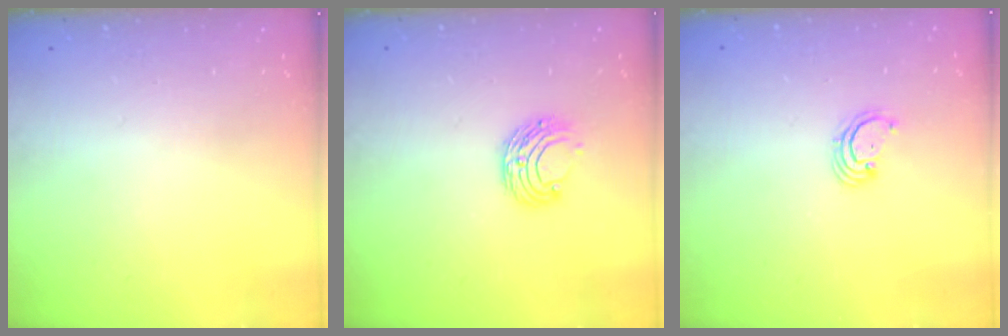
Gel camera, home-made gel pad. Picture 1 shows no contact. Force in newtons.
{"total": 7.5, "press": 7.5, "slide": 0.7}
{"total": 2.6, "press": 2.6, "slide": 0.3}